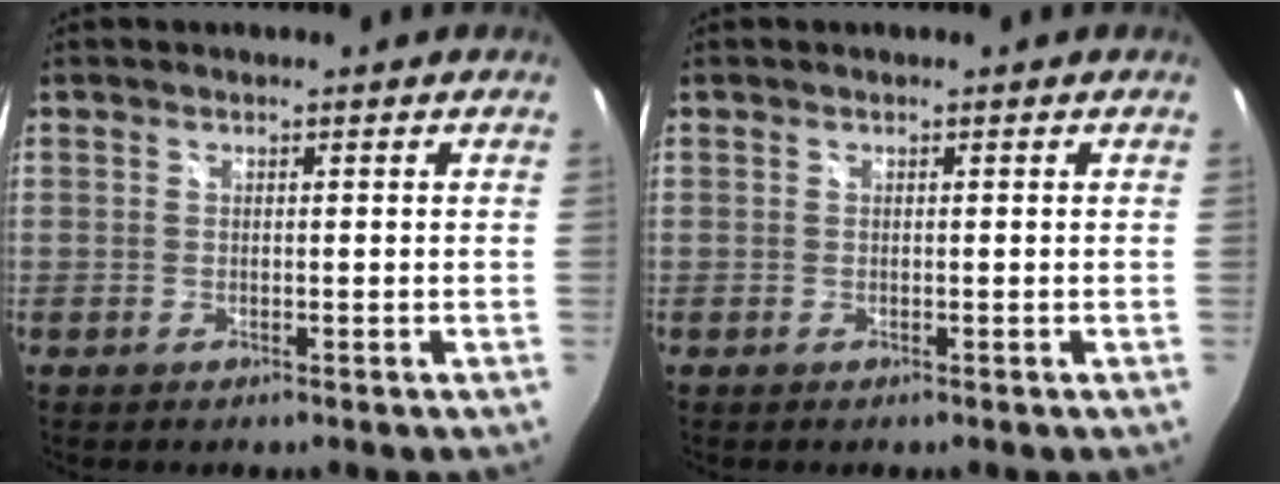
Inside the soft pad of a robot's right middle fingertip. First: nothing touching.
{"total": 0.0}